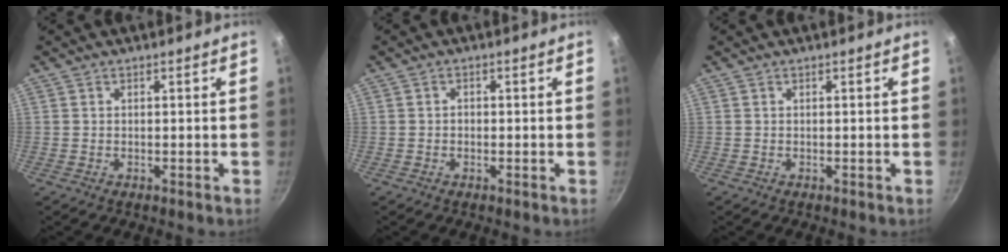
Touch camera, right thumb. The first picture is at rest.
{"total": 1.0, "force": [-0.2, 0.9, 0.5], "torque": [-0.008, 0.004, -0.003]}
{"total": 0.0}